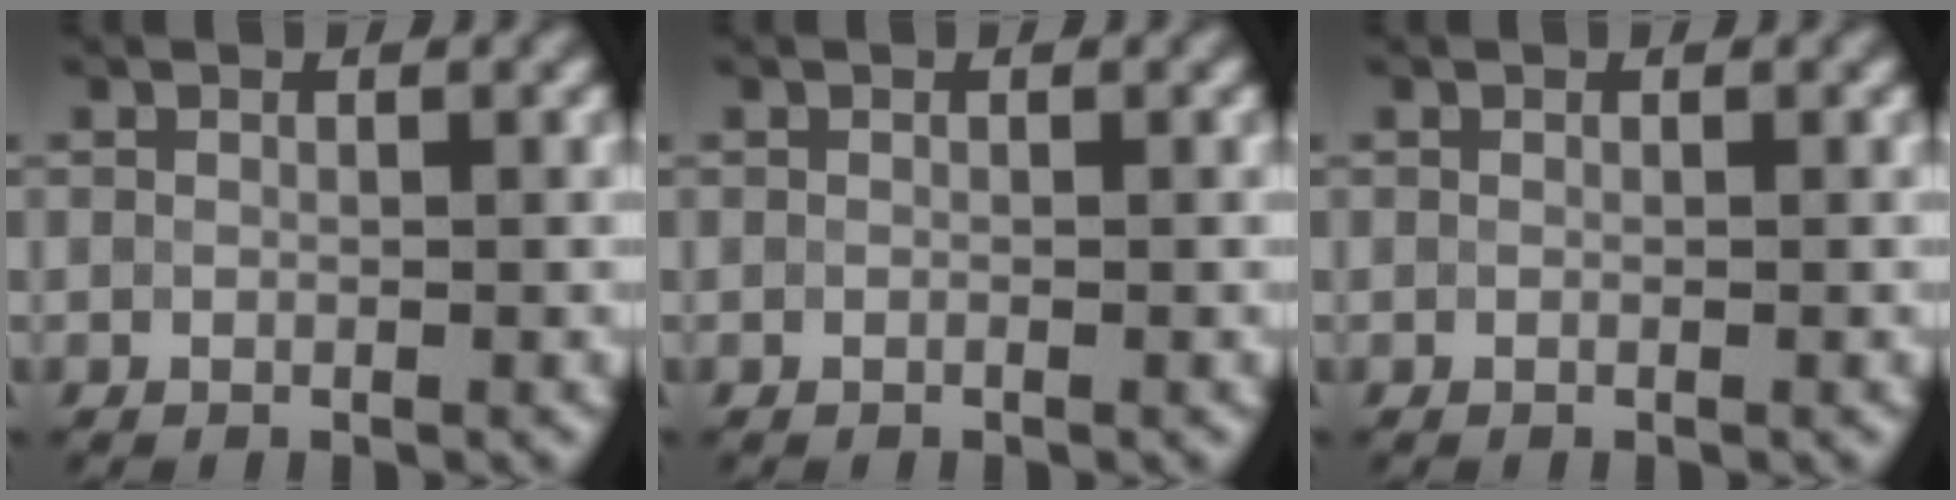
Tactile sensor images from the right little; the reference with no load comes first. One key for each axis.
{"total": 0.0}
{"total": 0.0}